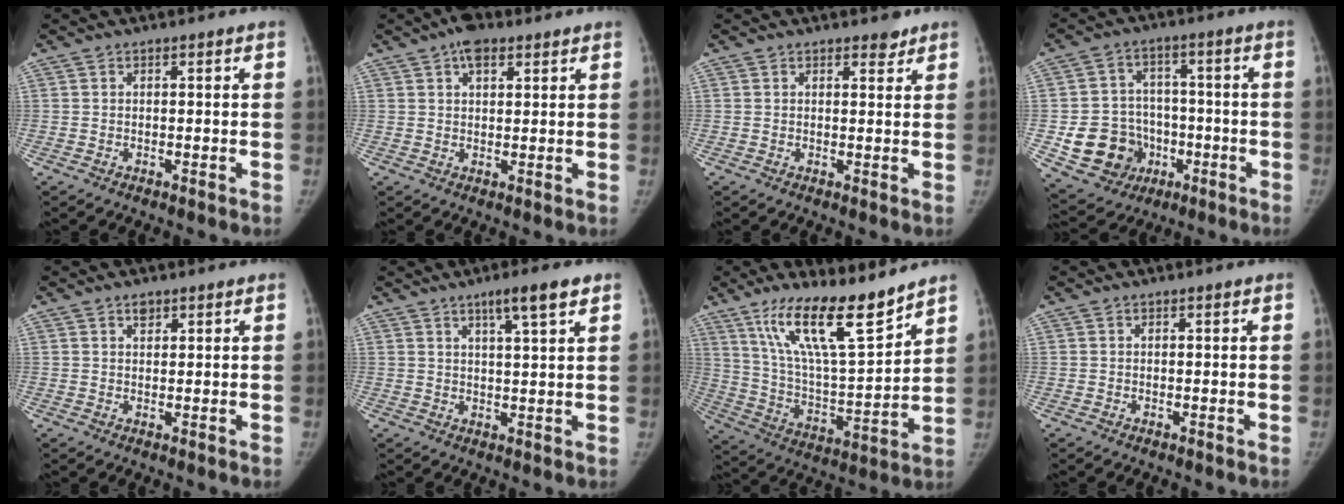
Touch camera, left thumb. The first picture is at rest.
{"total": 5.0, "force": [2.9, 2.6, 3.1], "torque": [-0.036, -0.004, 0.042]}
{"total": 1.9, "force": [1.5, 0.9, 0.6], "torque": [0.005, -0.011, 0.018]}
{"total": 13.3, "force": [-3.5, 11.8, 5.0], "torque": [-0.062, 0.026, -0.043]}
{"total": 1.6, "force": [1.1, 0.9, 0.8], "torque": [-0.005, -0.005, 0.016]}
{"total": 6.1, "force": [3.7, 0.5, 4.8], "torque": [-0.076, -0.016, 0.061]}
{"total": 17.9, "force": [12.6, 3.8, 12.0], "torque": [-0.186, -0.074, 0.235]}
{"total": 0.0}